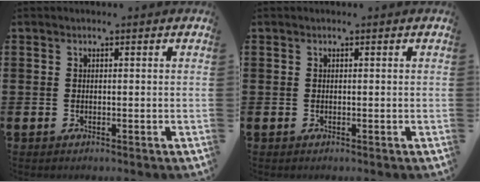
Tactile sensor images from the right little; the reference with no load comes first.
{"total": 0.0}